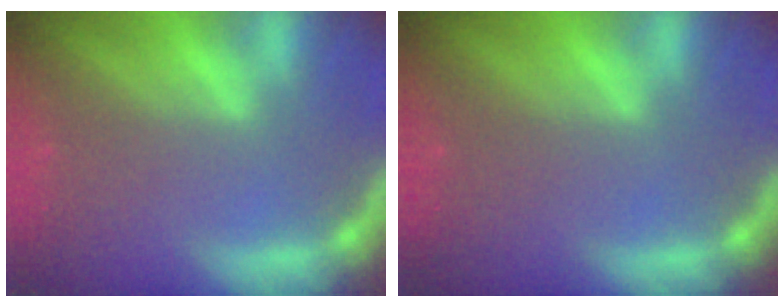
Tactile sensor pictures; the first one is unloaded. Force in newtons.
{"total": 0.0}